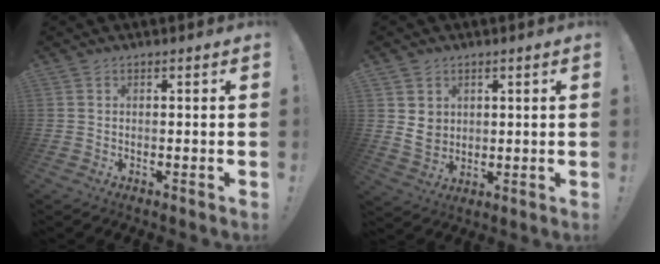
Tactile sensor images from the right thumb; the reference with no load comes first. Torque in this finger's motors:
{"motor_torque": [-0.40, 0.34, 0.07, 0.26, 0.00]}